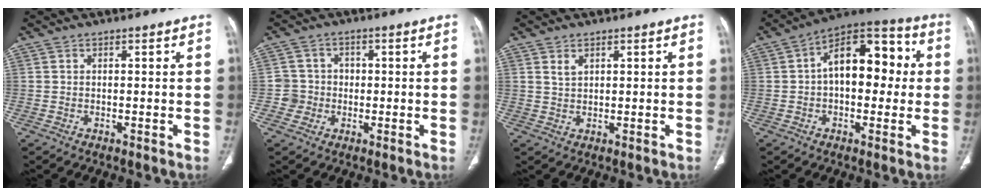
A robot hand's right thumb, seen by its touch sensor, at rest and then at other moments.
{"total": 4.3, "force": [-0.8, 4.2, 0.0], "torque": [0.033, 0.015, -0.022]}
{"total": 2.1, "force": [1.2, 1.2, 1.2], "torque": [-0.022, -0.005, 0.030]}
{"total": 15.4, "force": [1.5, 9.0, 12.4], "torque": [-0.145, 0.041, 0.010]}